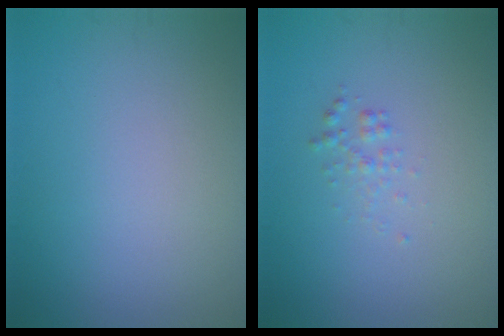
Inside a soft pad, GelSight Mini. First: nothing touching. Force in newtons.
{"total": 1.0, "press": 1.0, "slide": 0.0}